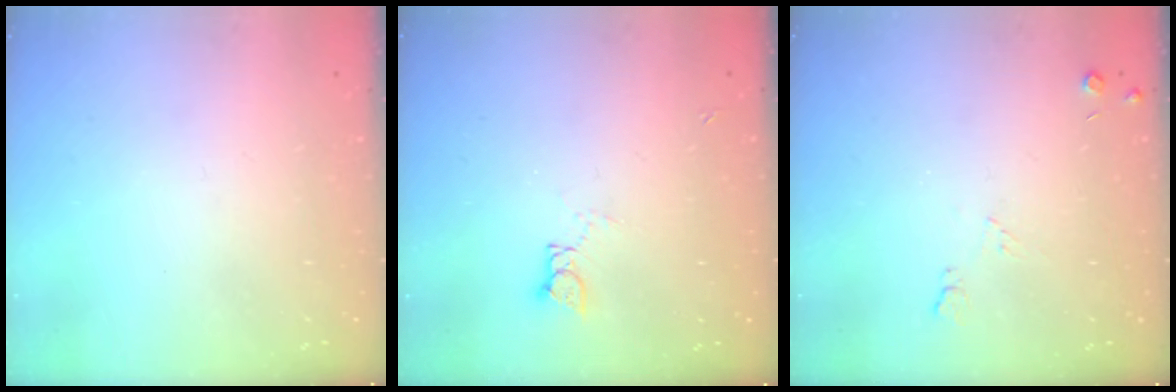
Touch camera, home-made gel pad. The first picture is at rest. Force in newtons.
{"total": 3.5, "press": 3.5, "slide": 0.4}
{"total": 4.1, "press": 4.0, "slide": 0.7}